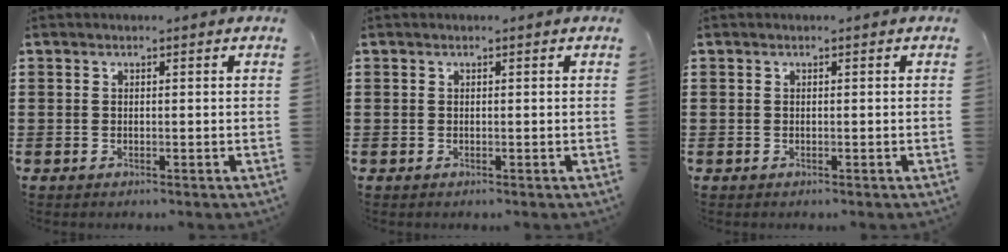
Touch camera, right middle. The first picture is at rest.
{"total": 0.0}
{"total": 0.0}